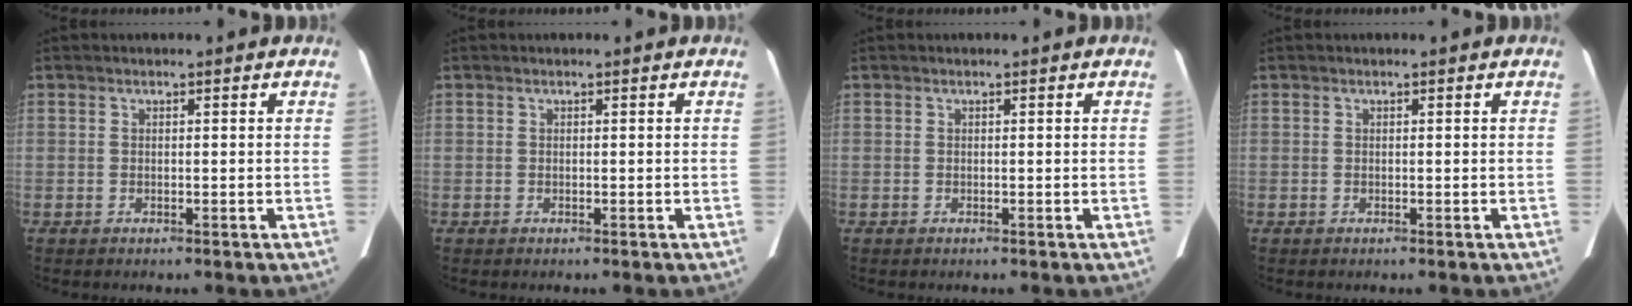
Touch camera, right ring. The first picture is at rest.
{"total": 0.0}
{"total": 0.0}
{"total": 0.0}